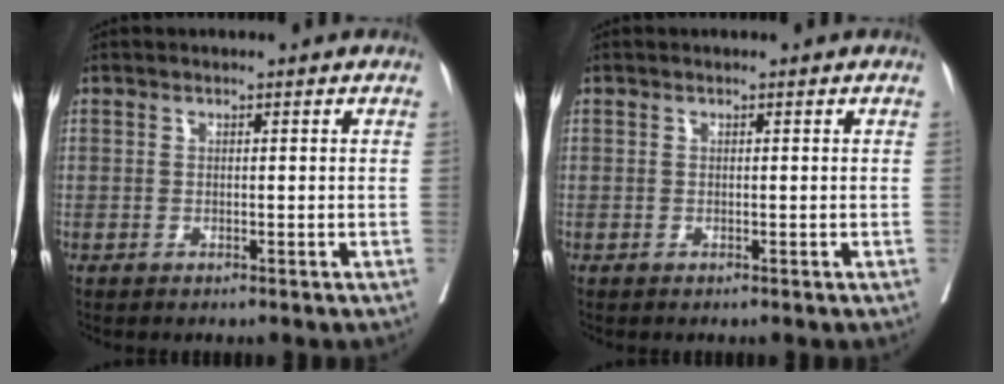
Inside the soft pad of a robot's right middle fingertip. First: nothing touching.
{"total": 0.0}